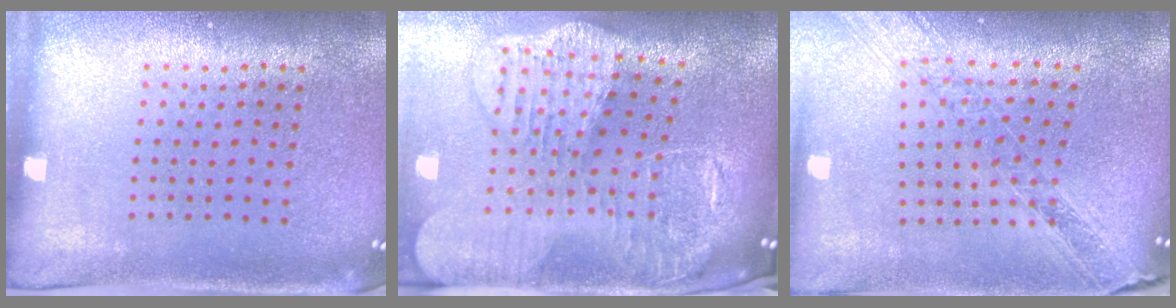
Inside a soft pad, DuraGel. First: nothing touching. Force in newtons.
{"total": 4.3, "press": 3.3, "slide": 2.8}
{"total": 1.4, "press": 1.3, "slide": 0.5}